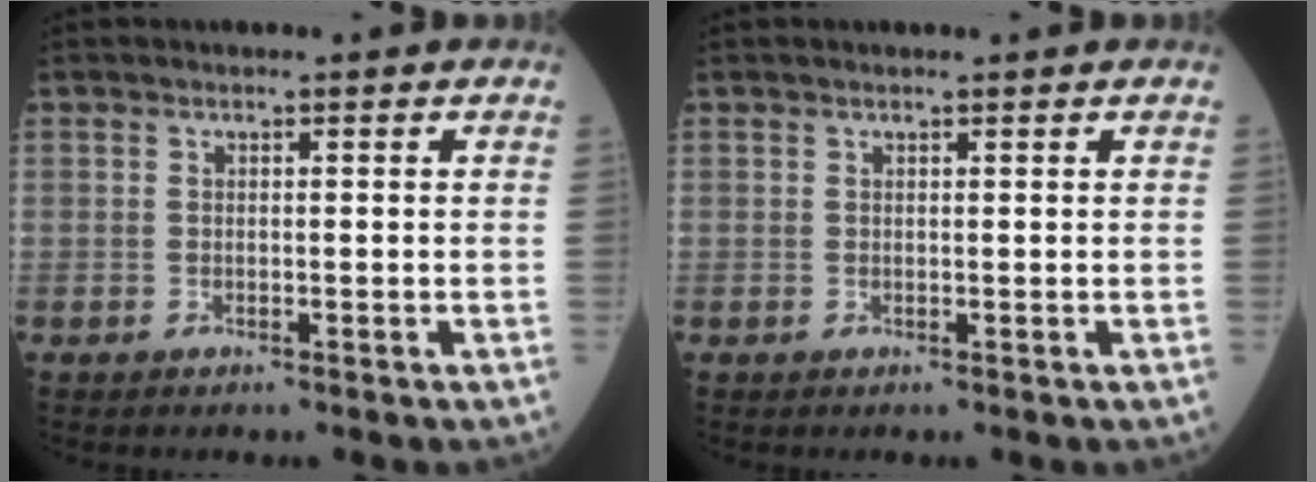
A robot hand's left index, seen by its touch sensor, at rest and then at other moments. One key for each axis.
{"total": 0.7, "fx": 0.6, "fy": 0.1, "fz": 0.2, "tx": -0.009, "ty": 0.009, "tz": 0.010}